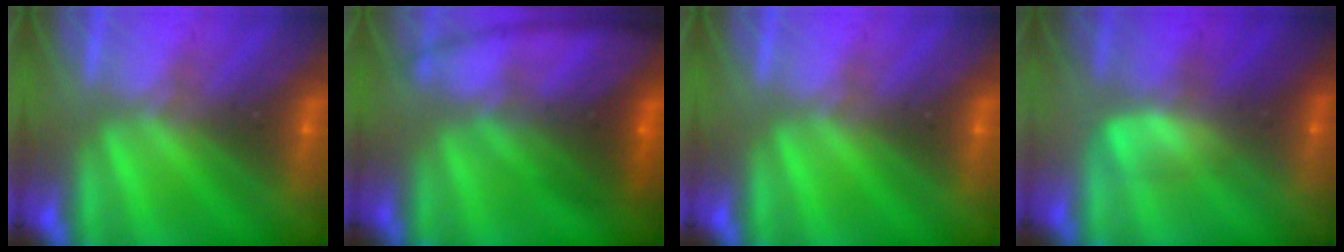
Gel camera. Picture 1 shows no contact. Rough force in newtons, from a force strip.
{"total": 7.4}
{"total": 0.0}
{"total": 2.5}